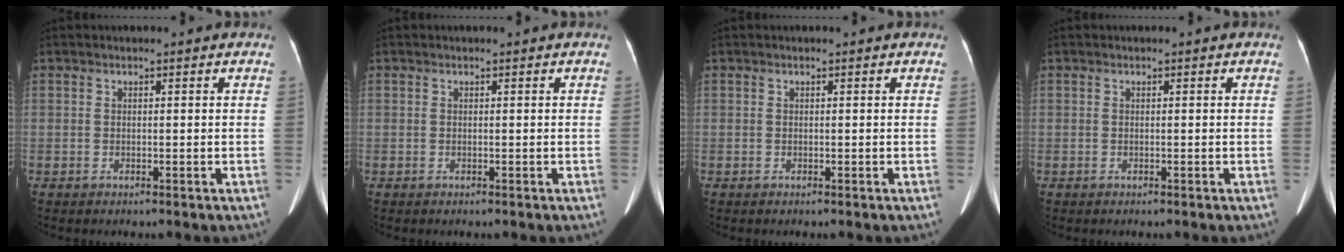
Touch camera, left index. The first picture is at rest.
{"total": 0.0}
{"total": 0.0}
{"total": 0.0}